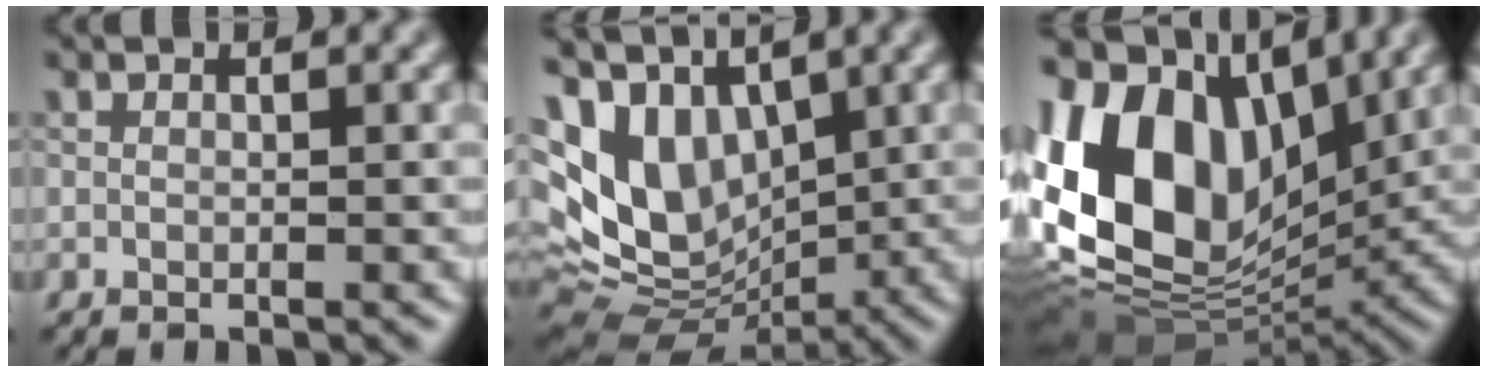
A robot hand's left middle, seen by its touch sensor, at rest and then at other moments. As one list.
[{"total": 8.8, "force": [2.3, 5.7, 6.3], "torque": [-0.131, -0.005, 0.043]}, {"total": 15.5, "force": [3.2, 10.3, 11.1], "torque": [-0.232, 0.019, 0.049]}]